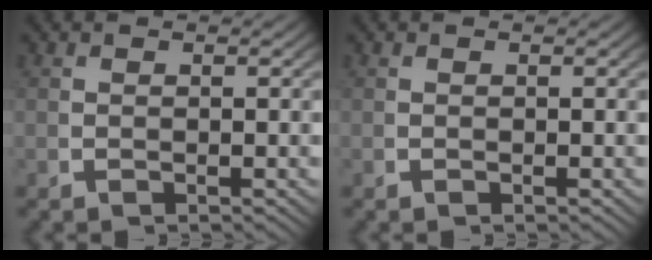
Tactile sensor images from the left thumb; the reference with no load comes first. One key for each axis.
{"total": 0.0}